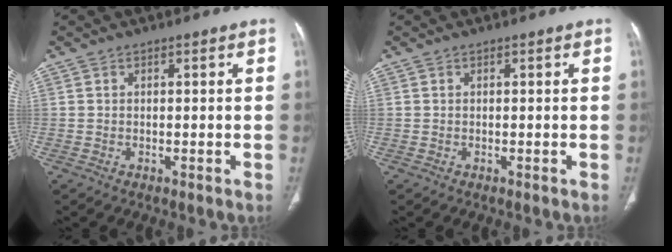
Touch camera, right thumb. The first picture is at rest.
{"total": 0.0}